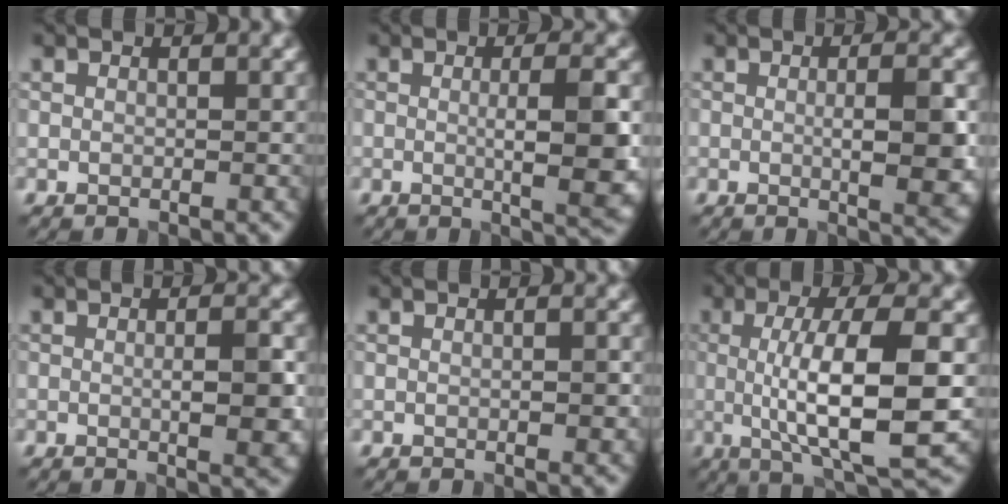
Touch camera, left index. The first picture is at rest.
{"total": 5.6, "force": [-0.3, 1.1, 5.5], "torque": [-0.080, -0.003, -0.001]}
{"total": 5.0, "force": [-0.4, 1.1, 4.9], "torque": [-0.074, -0.004, -0.002]}
{"total": 3.7, "force": [-0.3, 0.8, 3.6], "torque": [-0.055, -0.003, -0.001]}
{"total": 1.0, "force": [-0.2, 0.4, 0.9], "torque": [-0.013, 0.001, -0.001]}
{"total": 10.1, "force": [-0.5, 2.7, 9.7], "torque": [-0.146, -0.007, -0.005]}